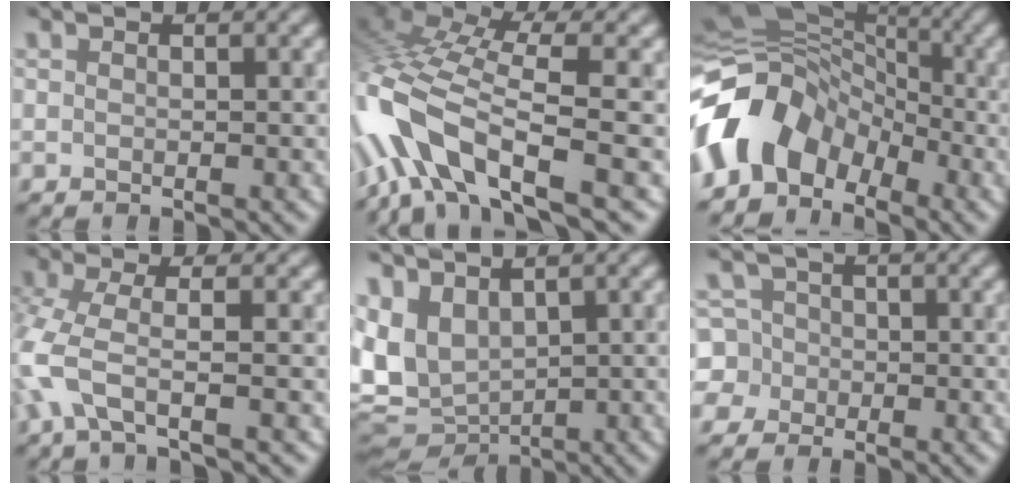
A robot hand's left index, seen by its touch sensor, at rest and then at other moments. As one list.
[{"total": 11.0, "force": [-3.8, 4.5, 9.3], "torque": [-0.195, 0.014, -0.087]}, {"total": 9.8, "force": [-4.6, 6.8, 5.3], "torque": [-0.088, 0.013, -0.107]}, {"total": 4.3, "force": [-1.7, 1.2, 3.8], "torque": [-0.098, -0.006, -0.044]}, {"total": 8.3, "force": [1.2, 5.8, 5.9], "torque": [-0.129, -0.004, 0.040]}, {"total": 6.4, "force": [-1.4, 6.1, 1.5], "torque": [-0.035, 0.019, -0.059]}]